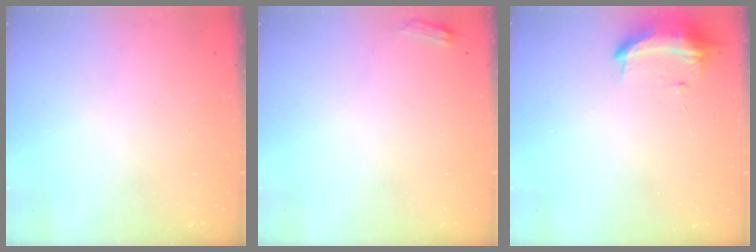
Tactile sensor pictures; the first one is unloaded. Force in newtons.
{"total": 2.6, "press": 2.6, "slide": 0.4}
{"total": 9.0, "press": 8.8, "slide": 1.8}